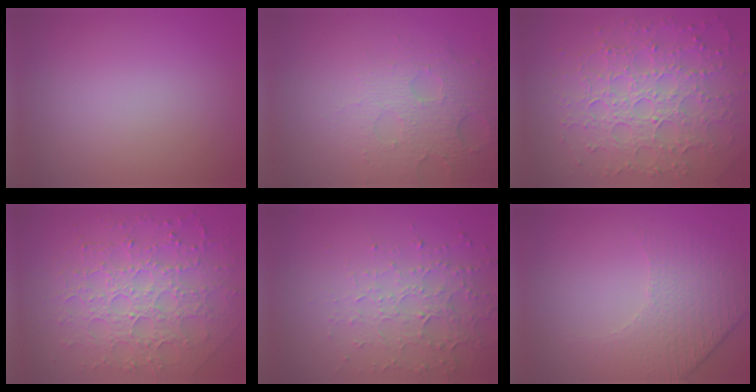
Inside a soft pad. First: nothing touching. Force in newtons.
{"total": 4.9, "press": 3.4, "slide": 3.5}
{"total": 7.6, "press": 5.6, "slide": 5.1}
{"total": 7.5, "press": 5.4, "slide": 5.3}
{"total": 4.5, "press": 3.2, "slide": 3.2}
{"total": 4.8, "press": 3.4, "slide": 3.3}